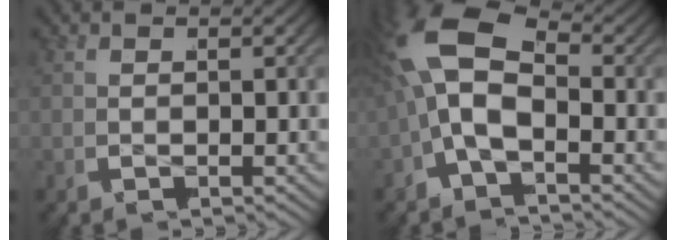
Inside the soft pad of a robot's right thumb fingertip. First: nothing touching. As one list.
[{"total": 11.2, "force": [0.0, 7.7, 8.1], "torque": [-0.199, -0.005, -0.011]}]